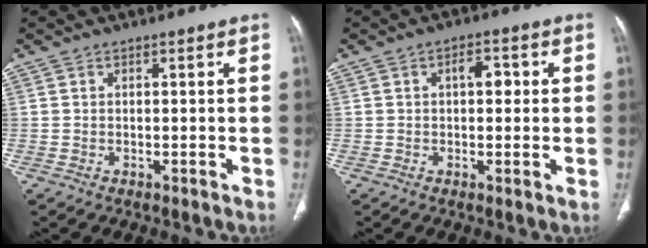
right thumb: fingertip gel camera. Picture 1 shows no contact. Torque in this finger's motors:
{"motor_torque": [2.52, 2.49, 0.13, -0.18, 0.00]}